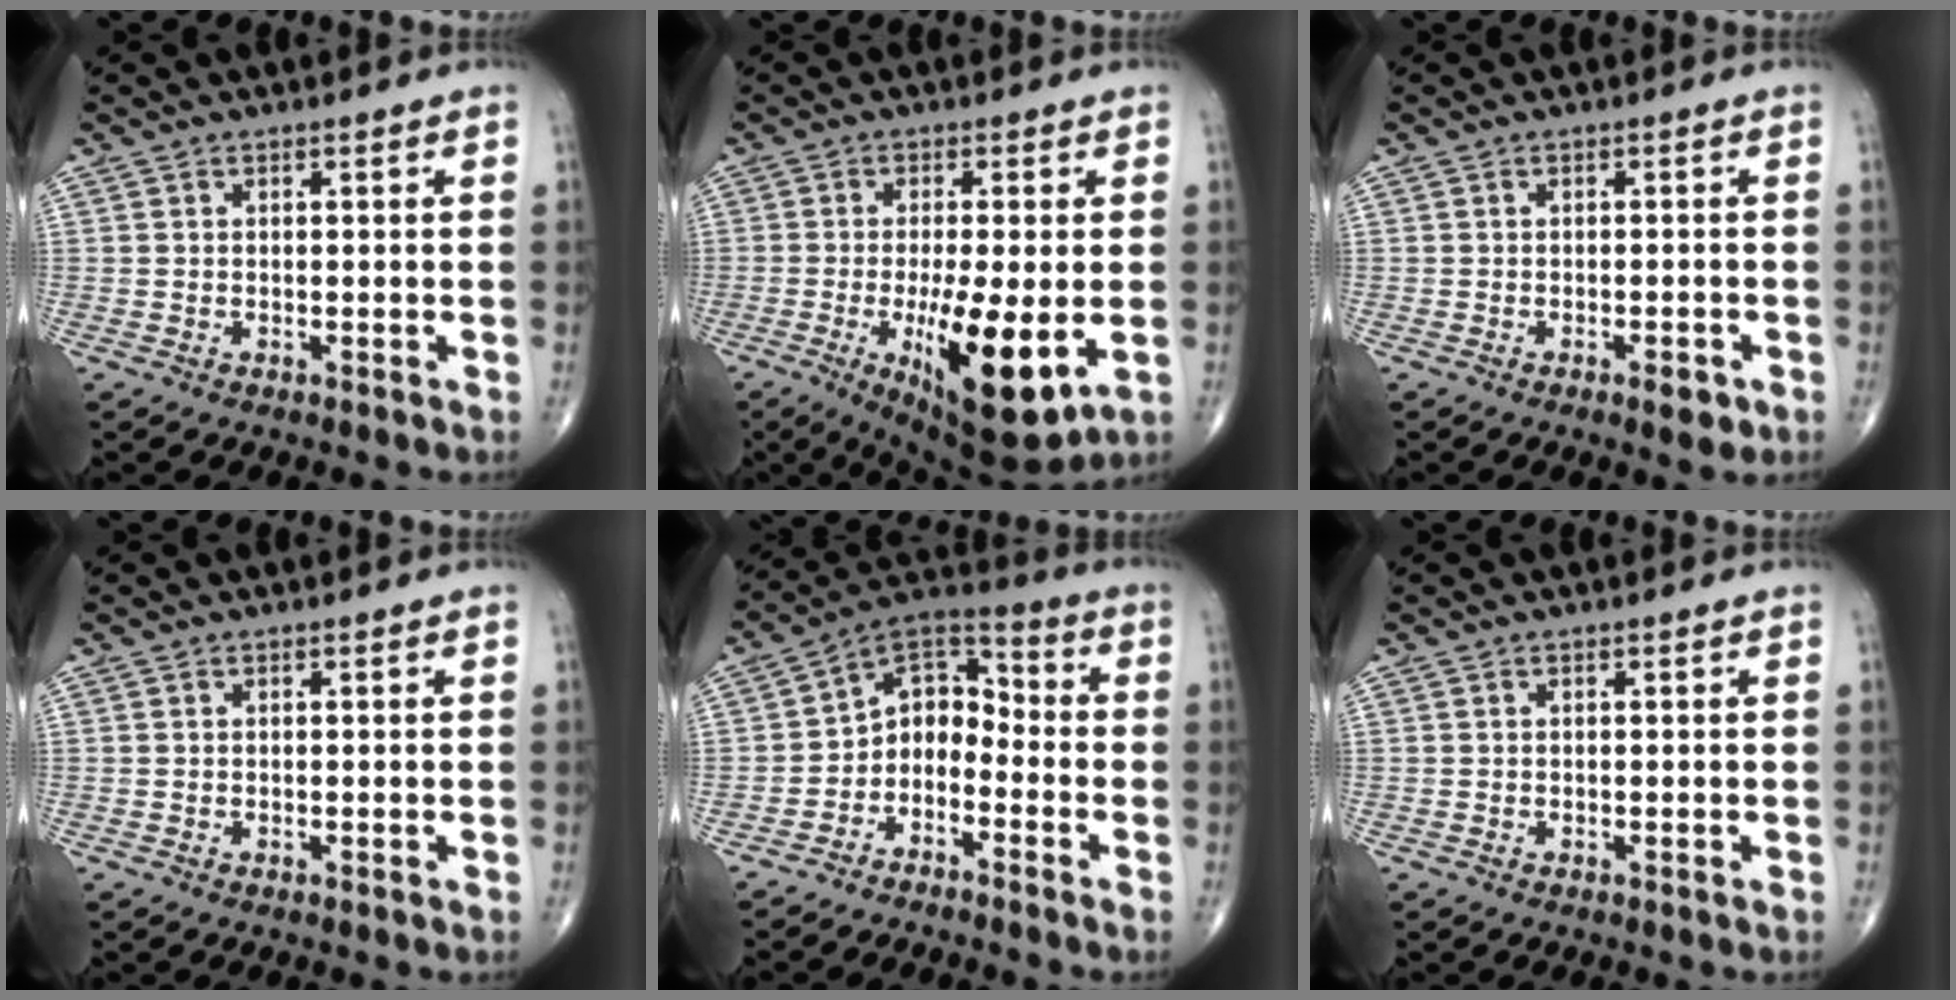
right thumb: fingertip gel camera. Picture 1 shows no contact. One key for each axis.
{"total": 14.5, "fx": -3.3, "fy": 4.2, "fz": 13.5, "tx": -0.218, "ty": -0.025, "tz": -0.042}
{"total": 2.9, "fx": -1.4, "fy": 1.1, "fz": 2.3, "tx": -0.028, "ty": 0.000, "tz": -0.018}
{"total": 0.0}
{"total": 9.0, "fx": -3.6, "fy": 6.4, "fz": 5.2, "tx": -0.058, "ty": 0.069, "tz": -0.083}
{"total": 0.0}